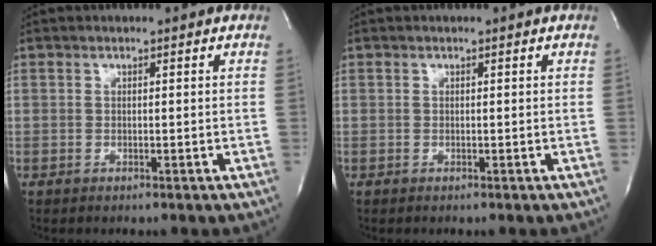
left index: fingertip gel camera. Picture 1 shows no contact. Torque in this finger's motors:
{"motor_torque": [0.00, 0.00, 0.00, 0.00]}